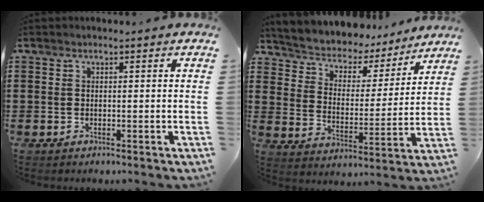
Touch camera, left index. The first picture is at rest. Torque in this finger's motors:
{"motor_torque": [2.14, 0.00, 1.05, 0.16]}